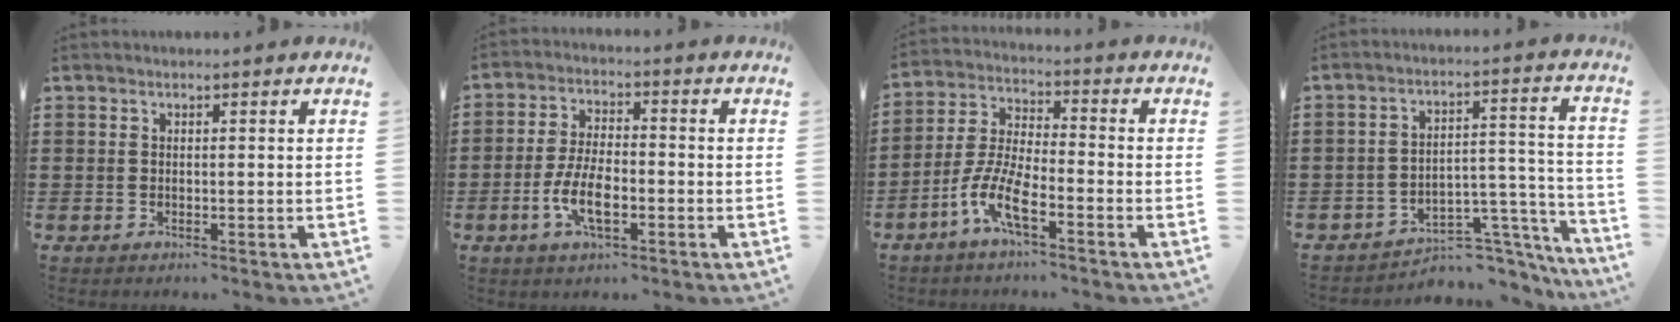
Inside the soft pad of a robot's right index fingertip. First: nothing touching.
{"total": 7.0, "force": [-2.6, 2.8, 5.9], "torque": [-0.140, -0.008, -0.054]}
{"total": 7.6, "force": [-4.6, 1.8, 5.8], "torque": [-0.151, -0.014, -0.095]}
{"total": 6.3, "force": [-5.3, 2.5, 2.4], "torque": [-0.038, 0.014, -0.100]}